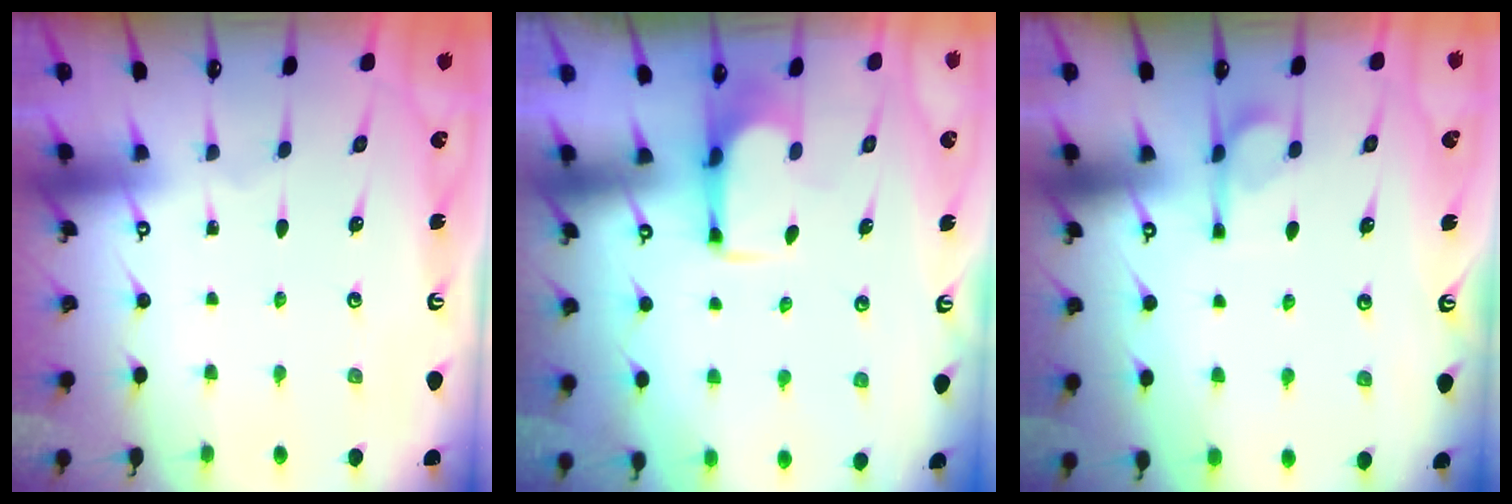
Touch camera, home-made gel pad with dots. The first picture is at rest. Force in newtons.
{"total": 3.7, "press": 3.6, "slide": 0.7}
{"total": 6.2, "press": 6.2, "slide": 0.8}